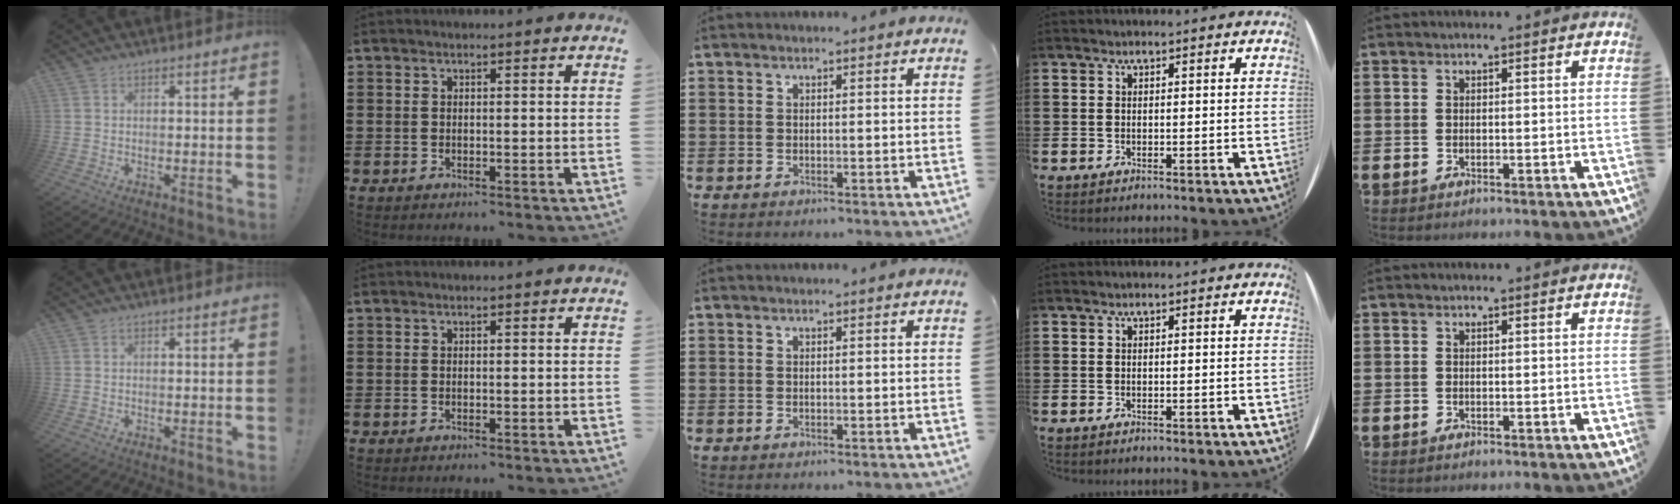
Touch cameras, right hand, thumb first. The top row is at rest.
{}